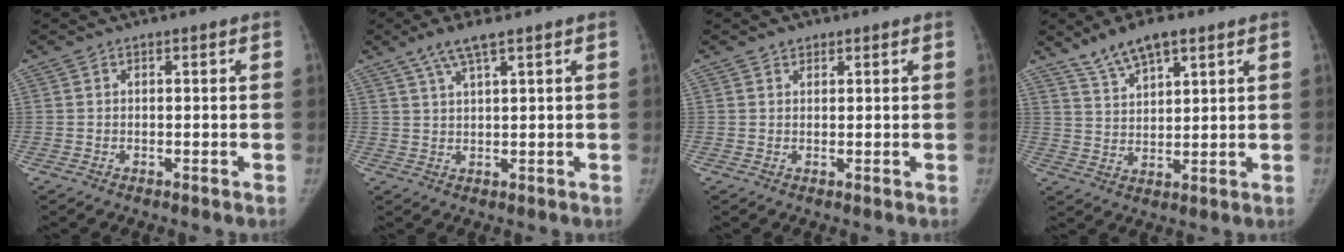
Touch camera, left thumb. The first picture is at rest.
{"total": 4.9, "force": [3.2, 0.8, 3.7], "torque": [-0.080, -0.002, 0.066]}
{"total": 1.6, "force": [1.1, 1.1, 0.4], "torque": [0.005, -0.005, 0.014]}
{"total": 8.4, "force": [5.9, 3.0, 5.1], "torque": [-0.078, -0.022, 0.111]}